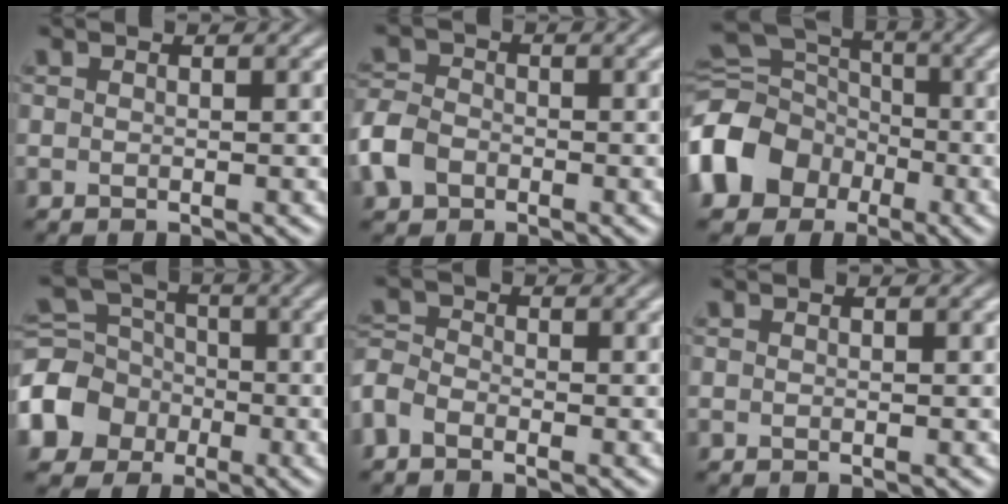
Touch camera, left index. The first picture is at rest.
{"total": 3.9, "force": [-1.7, 3.0, 1.8], "torque": [-0.046, 0.007, -0.047]}
{"total": 11.1, "force": [-4.1, 9.2, 4.8], "torque": [-0.114, -0.012, -0.095]}
{"total": 6.9, "force": [-2.5, 5.9, 2.7], "torque": [-0.072, 0.003, -0.063]}
{"total": 2.9, "force": [-1.7, 1.8, 1.4], "torque": [-0.035, 0.008, -0.051]}
{"total": 0.0}